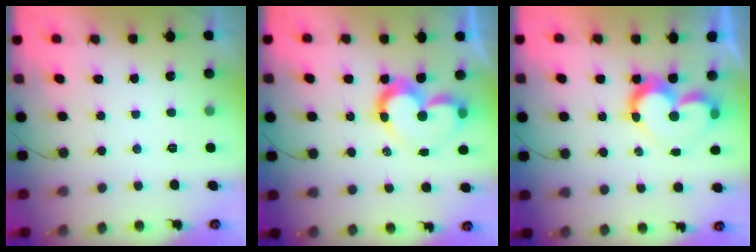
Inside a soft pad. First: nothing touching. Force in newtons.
{"total": 10.9, "press": 10.9, "slide": 1.0}
{"total": 10.0, "press": 10.0, "slide": 0.9}